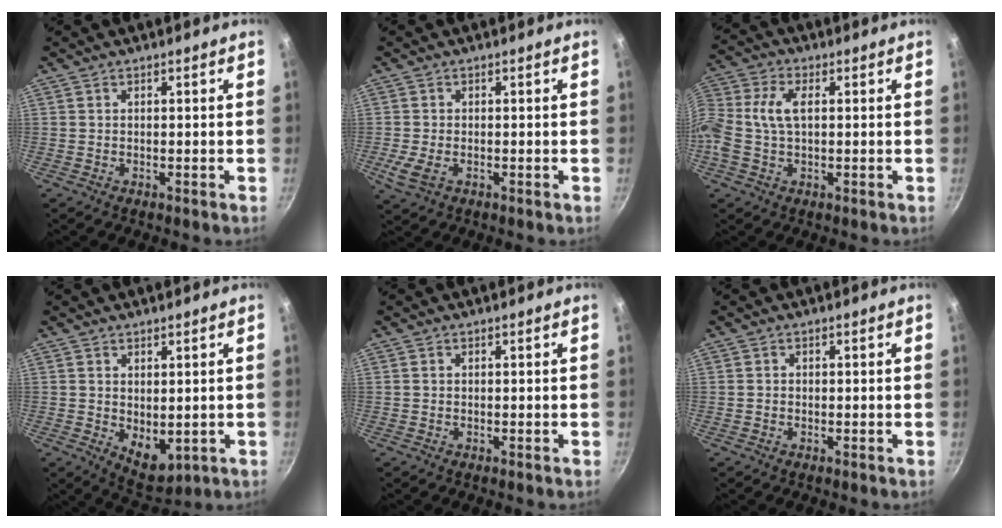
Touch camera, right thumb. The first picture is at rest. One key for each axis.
{"total": 3.9, "fx": -1.1, "fy": 2.4, "fz": 2.9, "tx": -0.060, "ty": -0.006, "tz": -0.020}
{"total": 9.0, "fx": 0.7, "fy": 5.4, "fz": 7.2, "tx": -0.156, "ty": 0.019, "tz": 0.000}
{"total": 6.1, "fx": 0.3, "fy": 3.9, "fz": 4.8, "tx": -0.052, "ty": -0.017, "tz": 0.022}
{"total": 0.0}
{"total": 0.5, "fx": -0.1, "fy": 0.5, "fz": 0.1, "tx": 0.000, "ty": 0.002, "tz": -0.004}